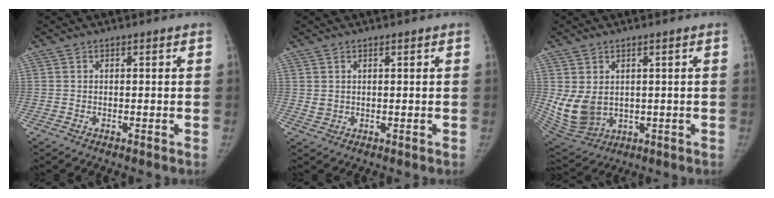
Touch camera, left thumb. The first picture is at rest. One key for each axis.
{"total": 1.5, "fx": 0.7, "fy": 0.9, "fz": 0.8, "tx": -0.010, "ty": -0.006, "tz": 0.019}
{"total": 9.4, "fx": 0.8, "fy": 7.1, "fz": 6.1, "tx": -0.116, "ty": -0.016, "tz": 0.041}